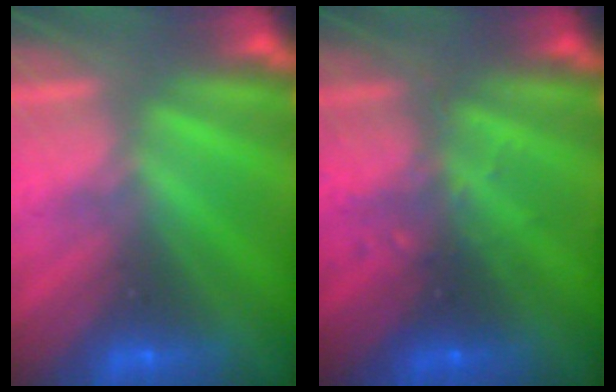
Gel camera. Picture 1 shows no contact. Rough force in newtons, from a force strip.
{"total": 2.8}